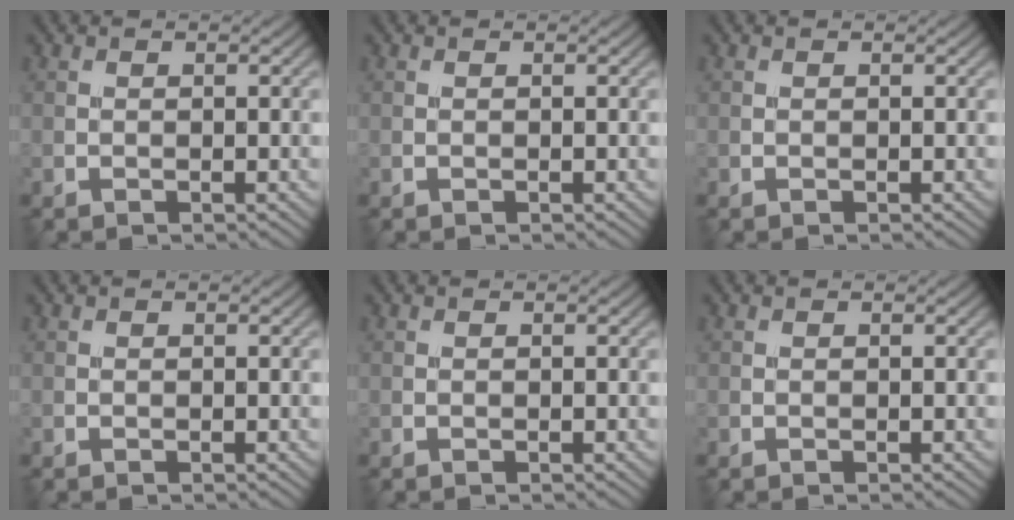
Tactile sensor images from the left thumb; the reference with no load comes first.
{"total": 0.0}
{"total": 0.0}
{"total": 0.0}
{"total": 0.0}
{"total": 0.0}